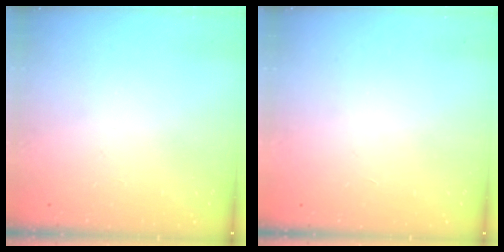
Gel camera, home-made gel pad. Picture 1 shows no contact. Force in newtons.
{"total": 1.5, "press": 1.5, "slide": 0.1}